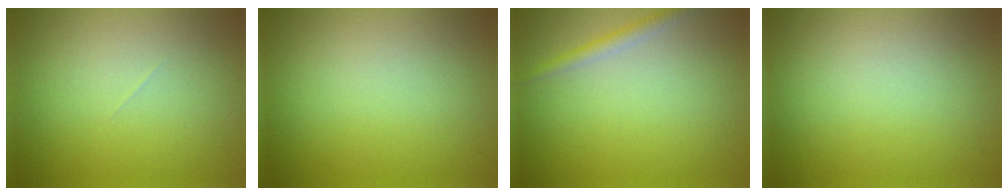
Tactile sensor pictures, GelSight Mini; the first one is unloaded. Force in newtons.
{"total": 0.0}
{"total": 1.5, "press": 1.5, "slide": 0.0}
{"total": 0.0}